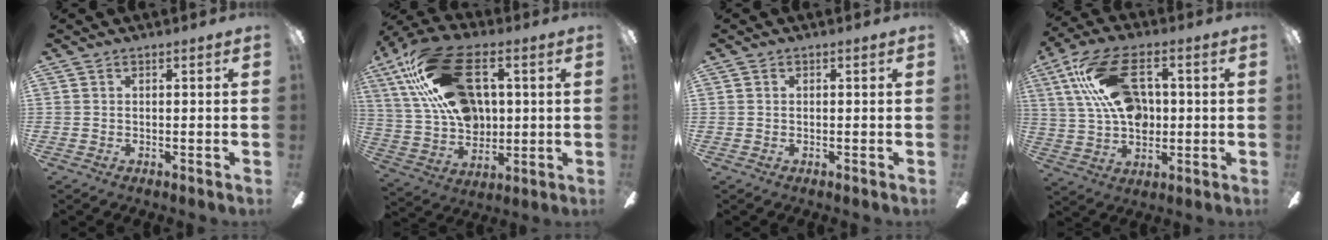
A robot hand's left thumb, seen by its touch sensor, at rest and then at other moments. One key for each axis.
{"total": 24.6, "fx": 9.9, "fy": 14.9, "fz": 16.9, "tx": -0.324, "ty": -0.029, "tz": 0.176}
{"total": 0.0}
{"total": 17.8, "fx": 5.4, "fy": 10.6, "fz": 13.2, "tx": -0.251, "ty": 0.002, "tz": 0.098}